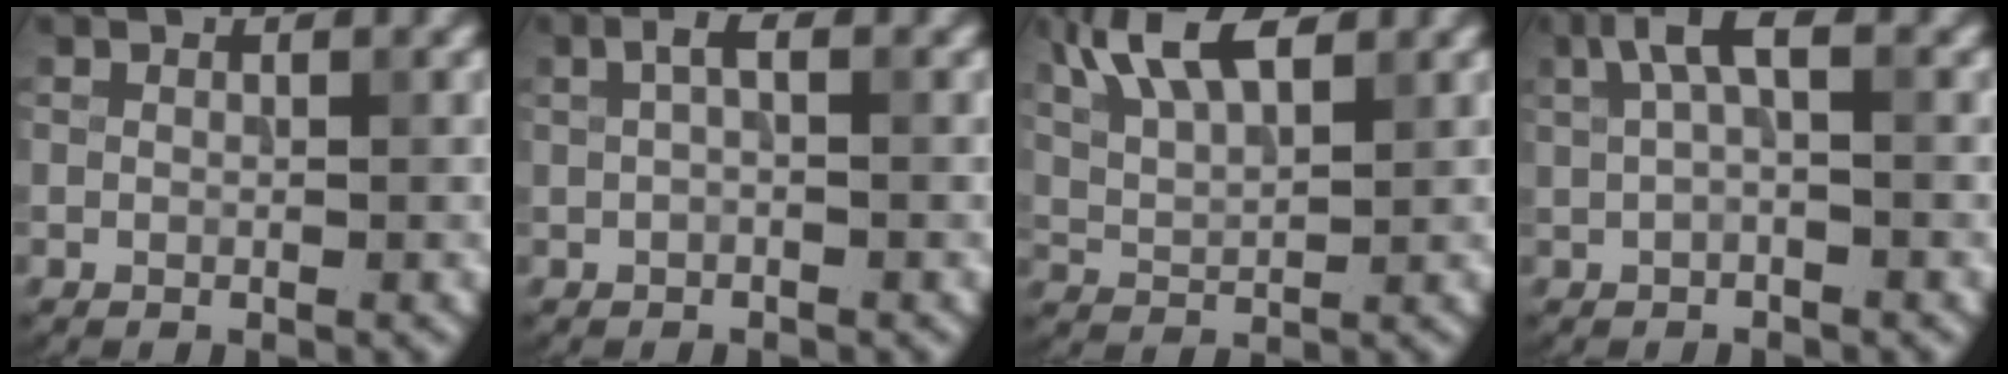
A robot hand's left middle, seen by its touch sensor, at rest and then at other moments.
{"total": 1.5, "force": [0.3, 0.4, 1.4], "torque": [-0.029, 0.006, 0.002]}
{"total": 6.6, "force": [3.8, 2.4, 4.7], "torque": [-0.098, 0.020, 0.065]}
{"total": 3.0, "force": [0.9, 0.8, 2.7], "torque": [-0.052, 0.009, 0.014]}